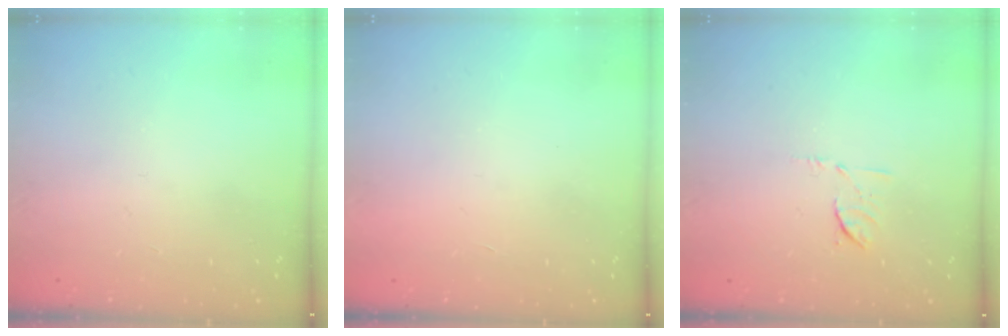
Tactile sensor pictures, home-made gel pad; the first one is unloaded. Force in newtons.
{"total": 1.6, "press": 1.6, "slide": 0.1}
{"total": 6.6, "press": 6.5, "slide": 1.1}